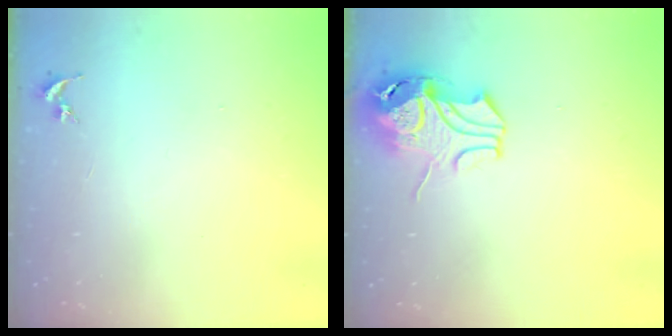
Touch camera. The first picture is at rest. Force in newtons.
{"total": 10.8, "press": 10.7, "slide": 1.3}